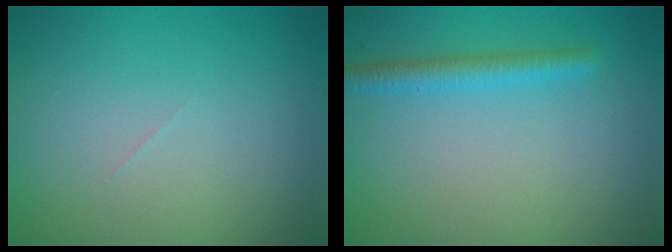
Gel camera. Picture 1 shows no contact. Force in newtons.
{"total": 2.0, "press": 2.0, "slide": 0.1}